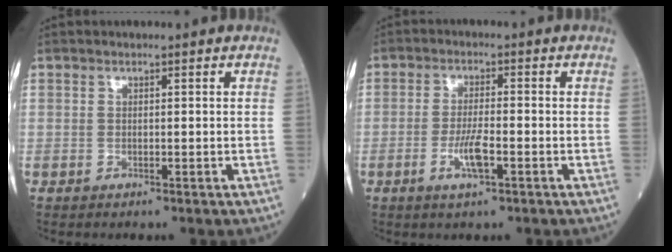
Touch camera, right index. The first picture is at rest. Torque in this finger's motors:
{"motor_torque": [-0.17, -0.18, 0.09, 0.02]}